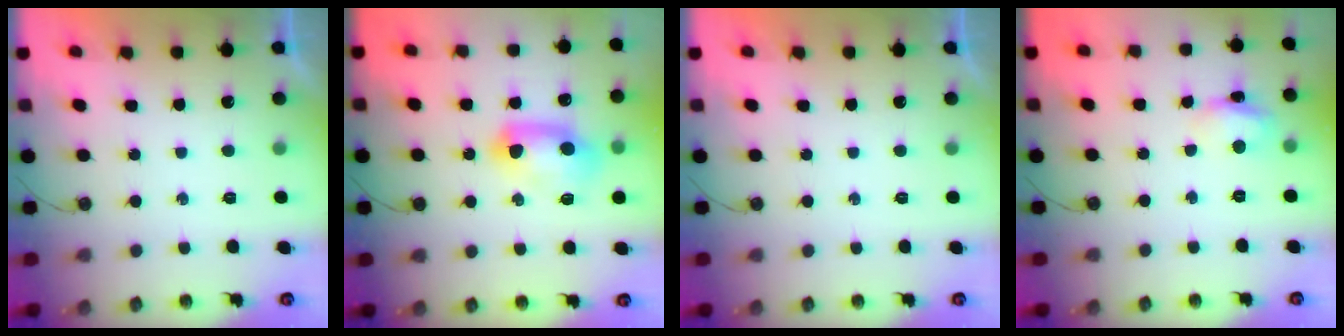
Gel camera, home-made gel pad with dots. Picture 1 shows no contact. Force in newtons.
{"total": 12.0, "press": 12.0, "slide": 1.2}
{"total": 0.0}
{"total": 6.4, "press": 6.4, "slide": 0.5}